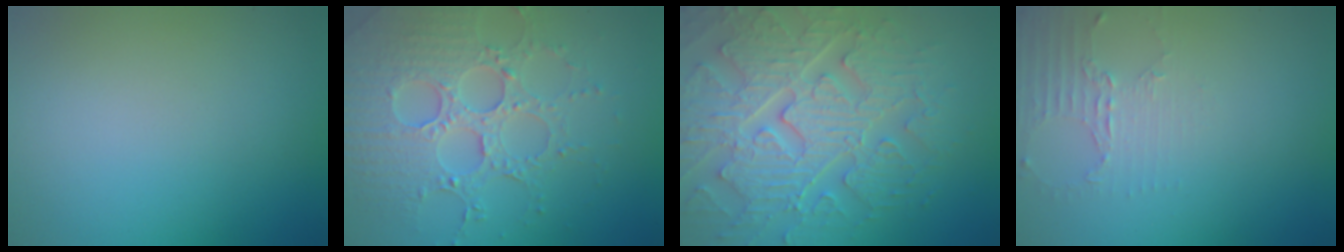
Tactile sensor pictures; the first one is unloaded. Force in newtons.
{"total": 6.0, "press": 5.0, "slide": 3.4}
{"total": 8.3, "press": 6.5, "slide": 5.1}
{"total": 2.3, "press": 1.6, "slide": 1.6}